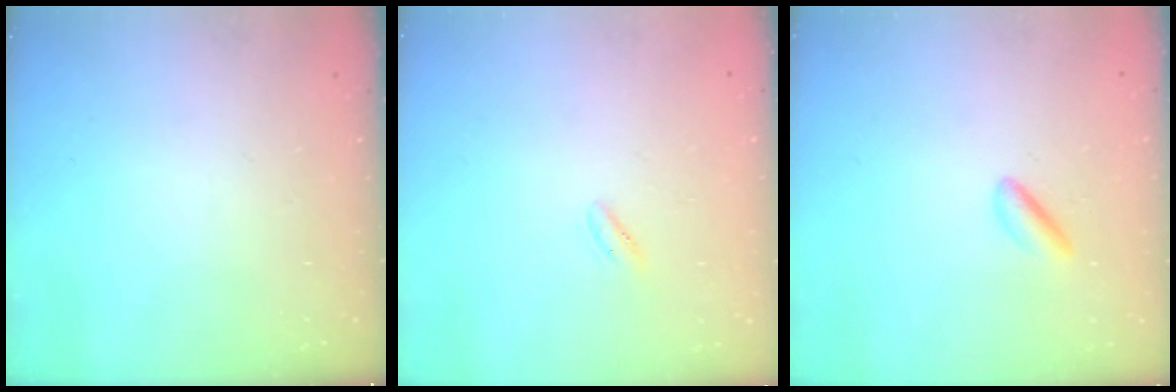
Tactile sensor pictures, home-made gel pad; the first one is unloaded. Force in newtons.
{"total": 0.5, "press": 0.0, "slide": 0.5}
{"total": 2.6, "press": 2.5, "slide": 1.0}